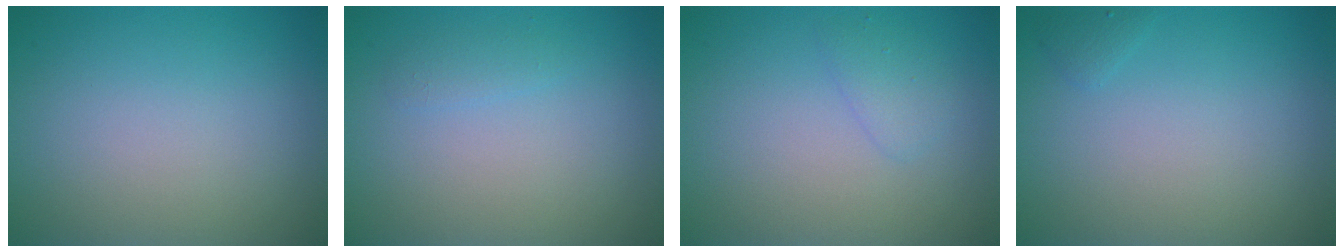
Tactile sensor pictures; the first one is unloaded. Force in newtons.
{"total": 0.9, "press": 0.9, "slide": 0.0}
{"total": 1.3, "press": 1.3, "slide": 0.0}
{"total": 0.6, "press": 0.6, "slide": 0.1}